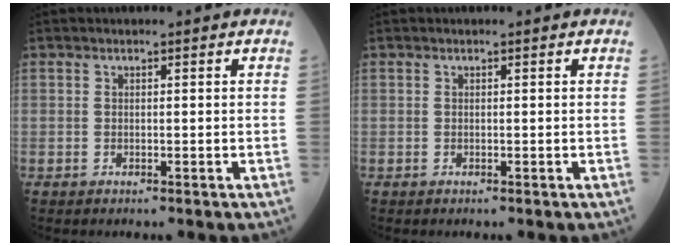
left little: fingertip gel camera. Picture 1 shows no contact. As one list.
[{"total": 0.0}]